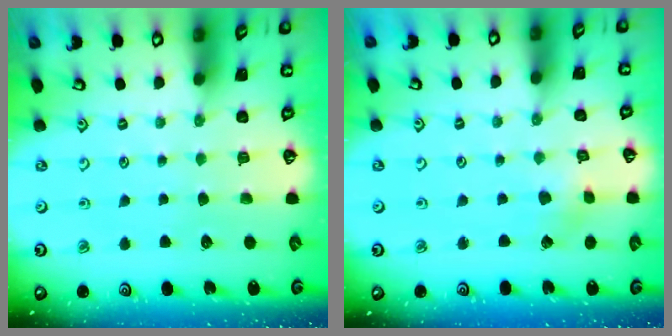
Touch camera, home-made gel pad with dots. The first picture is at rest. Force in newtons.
{"total": 2.4, "press": 2.4, "slide": 0.3}